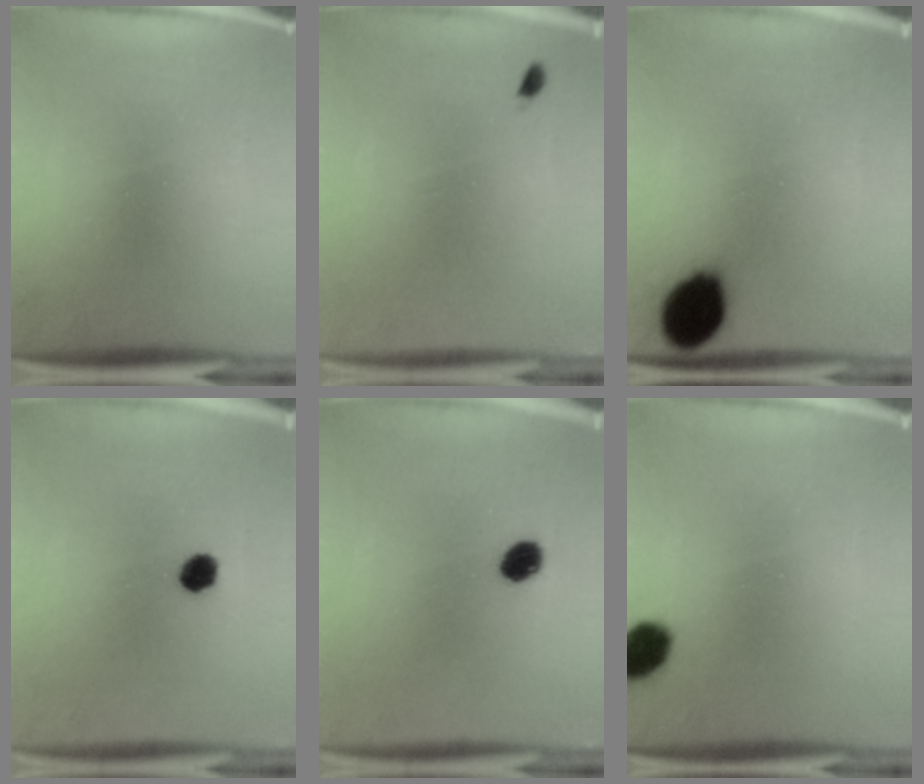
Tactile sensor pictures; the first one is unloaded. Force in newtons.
{"total": 0.7}
{"total": 13.0}
{"total": 3.9}
{"total": 4.3}
{"total": 6.4}